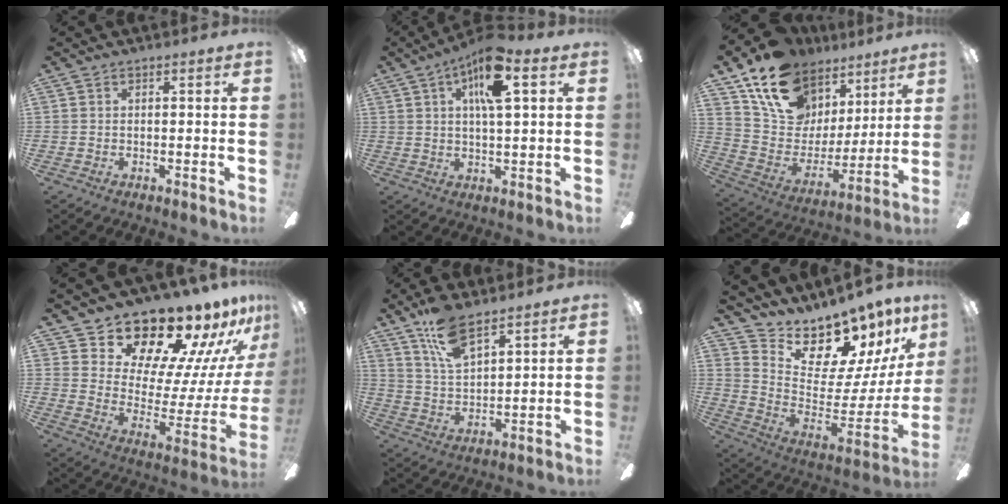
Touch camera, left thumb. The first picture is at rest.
{"total": 11.9, "force": [5.3, 4.0, 9.9], "torque": [-0.162, -0.003, 0.086]}
{"total": 17.6, "force": [11.8, 11.0, 6.9], "torque": [-0.141, -0.069, 0.223]}
{"total": 18.9, "force": [16.7, 6.7, 5.8], "torque": [-0.092, -0.149, 0.293]}
{"total": 11.3, "force": [8.0, 4.4, 6.6], "torque": [-0.123, -0.033, 0.147]}
{"total": 13.2, "force": [12.3, 4.2, 2.7], "torque": [-0.037, -0.132, 0.214]}